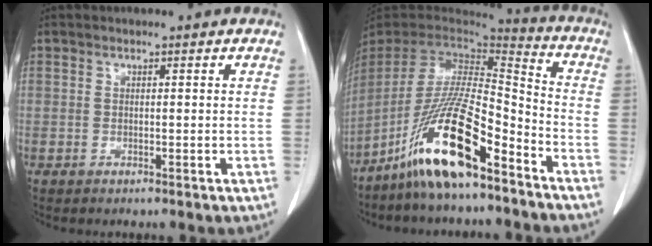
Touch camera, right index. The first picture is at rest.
{"total": 17.5, "force": [-11.4, 2.5, 13.0], "torque": [-0.271, -0.021, -0.213]}